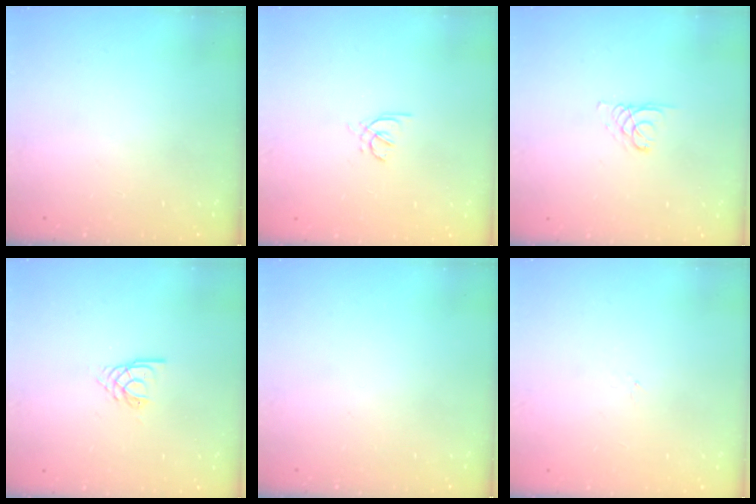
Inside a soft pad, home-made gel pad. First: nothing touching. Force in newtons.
{"total": 2.0, "press": 1.9, "slide": 0.5}
{"total": 2.1, "press": 2.1, "slide": 0.2}
{"total": 2.8, "press": 2.8, "slide": 0.3}
{"total": 0.0}
{"total": 0.0}